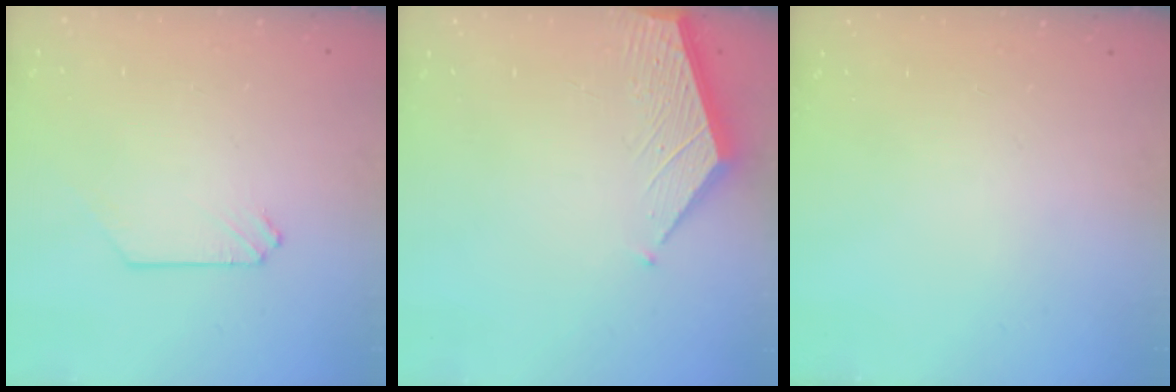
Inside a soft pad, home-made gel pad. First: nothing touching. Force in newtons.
{"total": 3.3, "press": 3.3, "slide": 0.4}
{"total": 0.0}